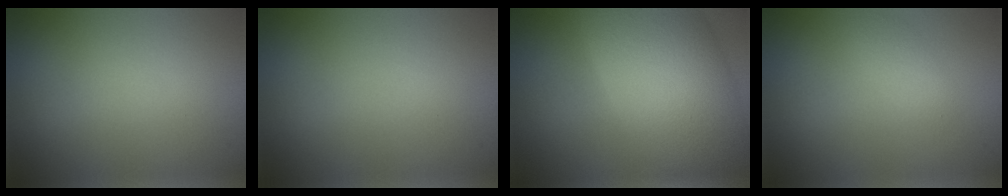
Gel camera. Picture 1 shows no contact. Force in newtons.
{"total": 0.0}
{"total": 11.7, "press": 11.7, "slide": 0.4}
{"total": 1.1, "press": 1.1, "slide": 0.0}